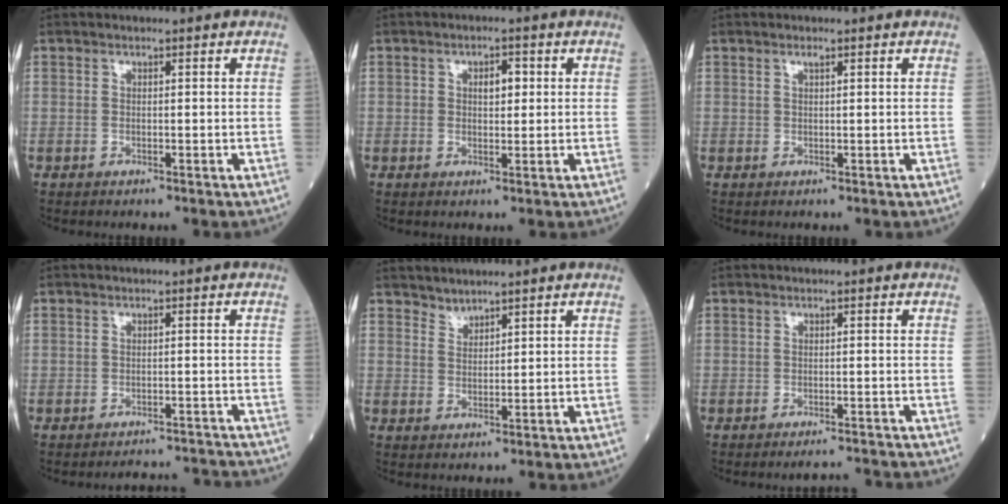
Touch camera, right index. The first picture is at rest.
{"total": 2.8, "force": [0.6, 1.6, 2.3], "torque": [-0.035, 0.007, 0.009]}
{"total": 0.8, "force": [0.4, -0.5, 0.4], "torque": [-0.010, -0.002, 0.006]}
{"total": 6.3, "force": [-6.2, 0.6, -0.3], "torque": [0.011, 0.009, -0.073]}
{"total": 1.8, "force": [1.7, -0.3, -0.1], "torque": [0.002, 0.000, 0.034]}
{"total": 3.8, "force": [-3.8, -0.1, 0.7], "torque": [-0.001, -0.009, -0.050]}